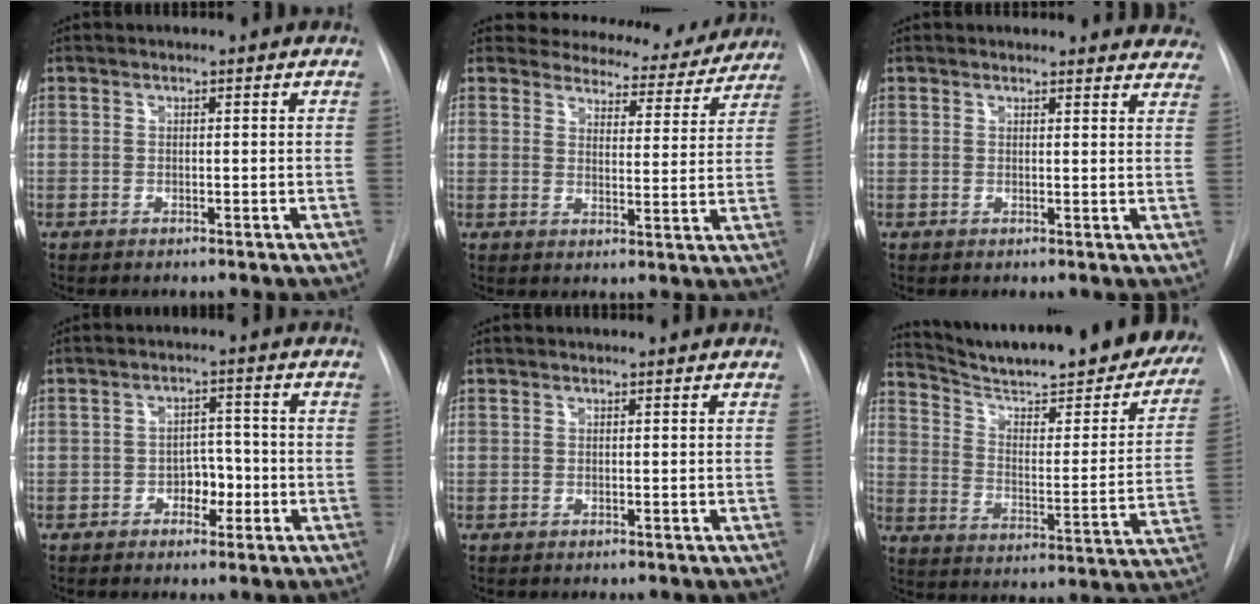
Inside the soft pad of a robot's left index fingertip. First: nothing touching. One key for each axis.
{"total": 13.3, "fx": 12.4, "fy": 4.3, "fz": 1.8, "tx": 0.005, "ty": -0.029, "tz": 0.133}
{"total": 11.6, "fx": 11.2, "fy": 2.9, "fz": 1.3, "tx": 0.021, "ty": -0.040, "tz": 0.091}
{"total": 4.1, "fx": -2.2, "fy": 2.4, "fz": 2.4, "tx": -0.026, "ty": 0.003, "tz": -0.034}
{"total": 0.0}
{"total": 30.4, "fx": 26.4, "fy": 5.3, "fz": 14.2, "tx": -0.216, "ty": -0.084, "tz": 0.339}